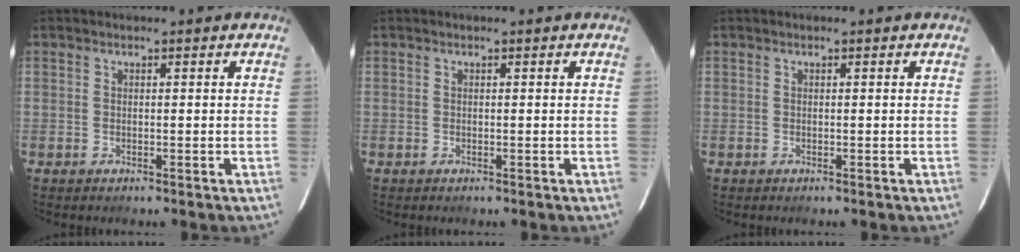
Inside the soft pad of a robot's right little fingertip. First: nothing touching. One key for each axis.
{"total": 0.0}
{"total": 0.0}